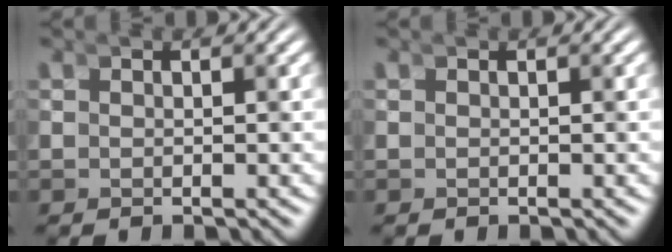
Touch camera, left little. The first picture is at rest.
{"total": 0.0}